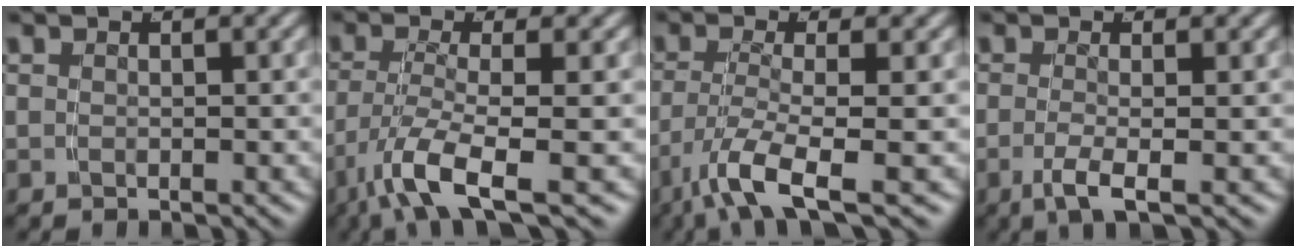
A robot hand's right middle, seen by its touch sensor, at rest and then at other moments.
{"total": 5.9, "force": [-3.3, 1.4, 4.6], "torque": [-0.098, -0.032, -0.040]}
{"total": 5.7, "force": [-3.4, 1.3, 4.4], "torque": [-0.093, -0.033, -0.041]}
{"total": 2.7, "force": [-1.2, 0.2, 2.4], "torque": [-0.061, -0.016, -0.016]}